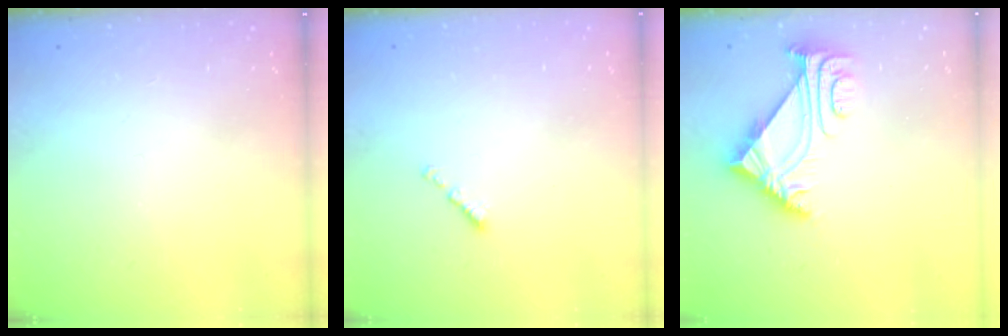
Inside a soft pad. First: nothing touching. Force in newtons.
{"total": 0.7, "press": 0.5, "slide": 0.4}
{"total": 5.2, "press": 5.1, "slide": 1.0}